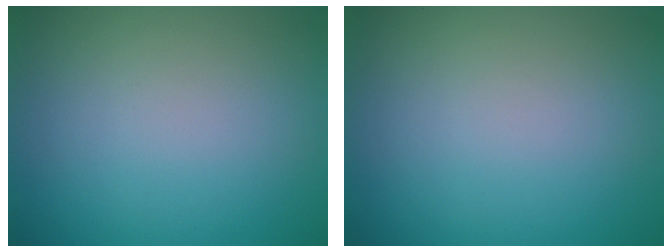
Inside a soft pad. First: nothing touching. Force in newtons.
{"total": 0.0}